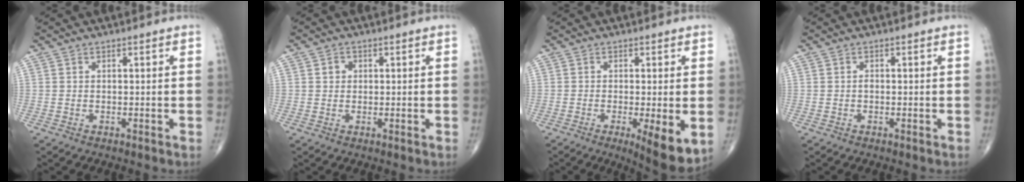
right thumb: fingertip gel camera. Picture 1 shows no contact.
{"total": 1.8, "force": [0.4, 1.6, 0.7], "torque": [-0.002, 0.001, 0.004]}
{"total": 8.3, "force": [-2.1, 2.0, 7.8], "torque": [-0.117, -0.023, -0.029]}
{"total": 0.5, "force": [-0.1, 0.3, 0.4], "torque": [-0.006, 0.001, -0.005]}